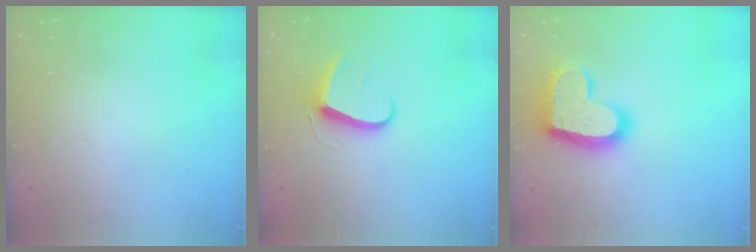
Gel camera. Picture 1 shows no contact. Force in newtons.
{"total": 9.4, "press": 9.3, "slide": 0.9}
{"total": 17.2, "press": 17.1, "slide": 1.1}